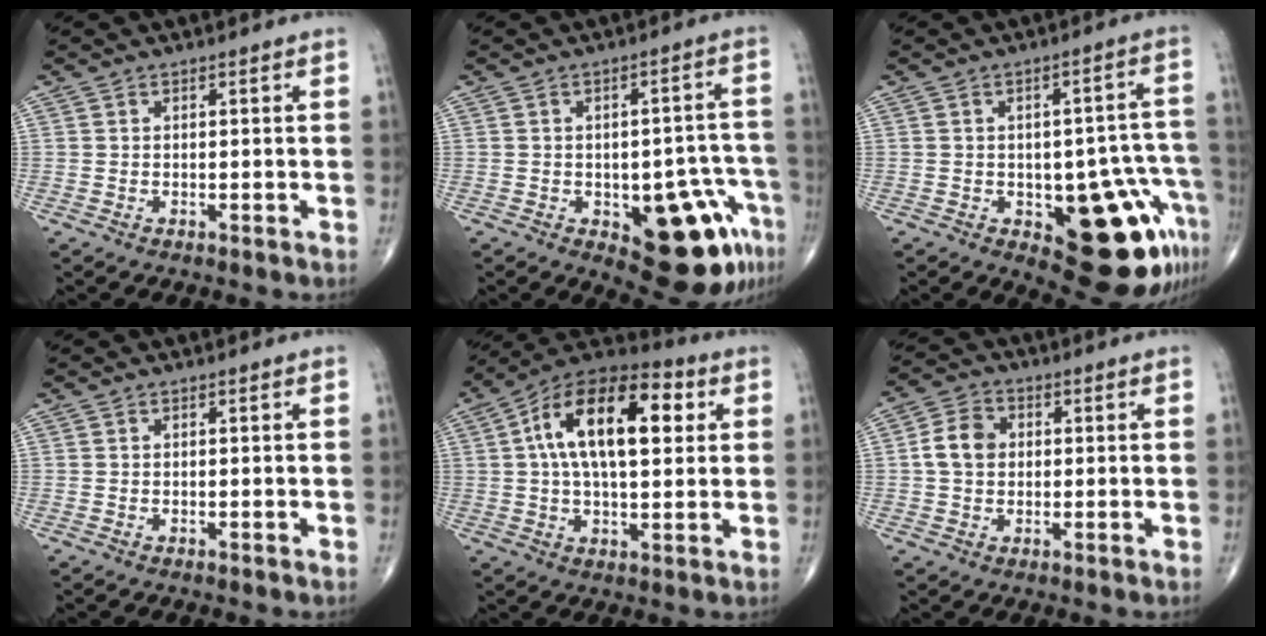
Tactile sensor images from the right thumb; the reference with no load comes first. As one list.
[{"total": 15.2, "force": [-6.6, 6.7, 12.0], "torque": [-0.089, 0.039, -0.070]}, {"total": 17.4, "force": [-7.1, 7.3, 14.1], "torque": [-0.098, 0.046, -0.070]}, {"total": 0.0}, {"total": 19.5, "force": [4.4, 9.7, 16.4], "torque": [-0.256, 0.023, 0.060]}, {"total": 6.3, "force": [0.5, 4.9, 3.9], "torque": [-0.064, 0.012, 0.002]}]